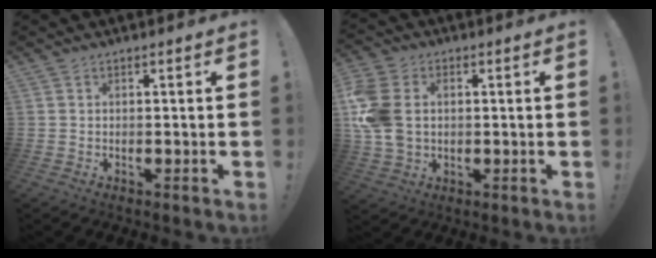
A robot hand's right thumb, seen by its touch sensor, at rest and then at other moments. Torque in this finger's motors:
{"motor_torque": [1.44, 1.44, 0.15, 0.10, 0.14]}